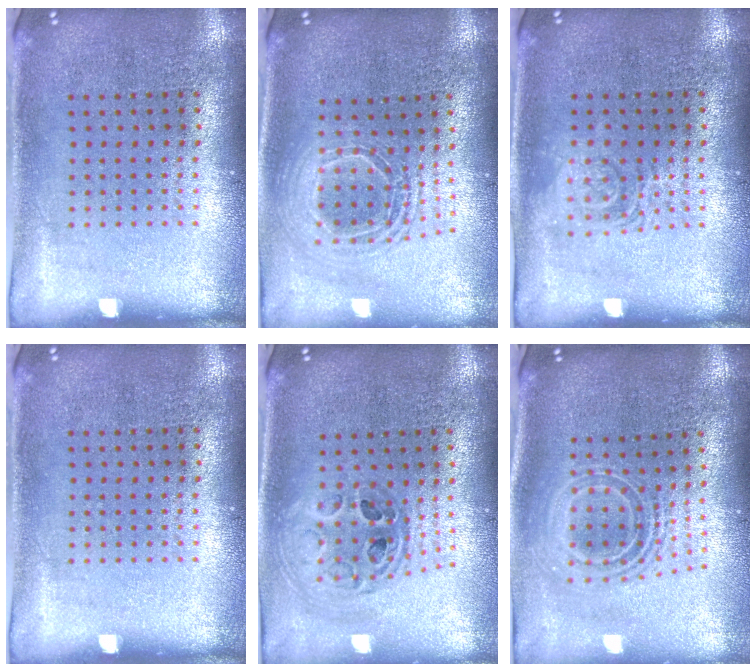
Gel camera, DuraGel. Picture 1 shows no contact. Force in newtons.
{"total": 1.9, "press": 1.5, "slide": 1.1}
{"total": 1.2, "press": 1.2, "slide": 0.2}
{"total": 0.0}
{"total": 1.0, "press": 1.0, "slide": 0.2}
{"total": 2.2, "press": 1.6, "slide": 1.5}